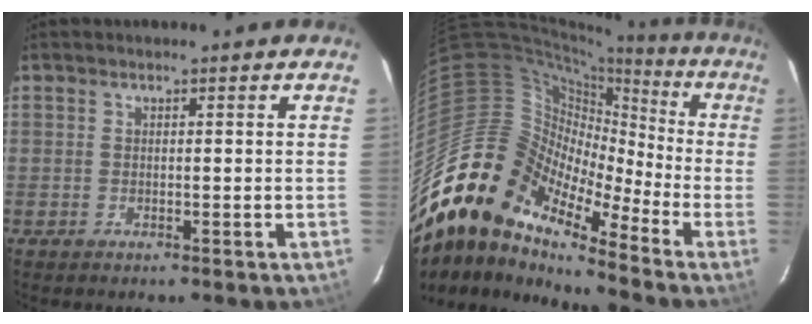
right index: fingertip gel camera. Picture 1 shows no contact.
{"total": 15.6, "force": [-11.1, 7.5, 8.0], "torque": [-0.118, -0.004, -0.230]}